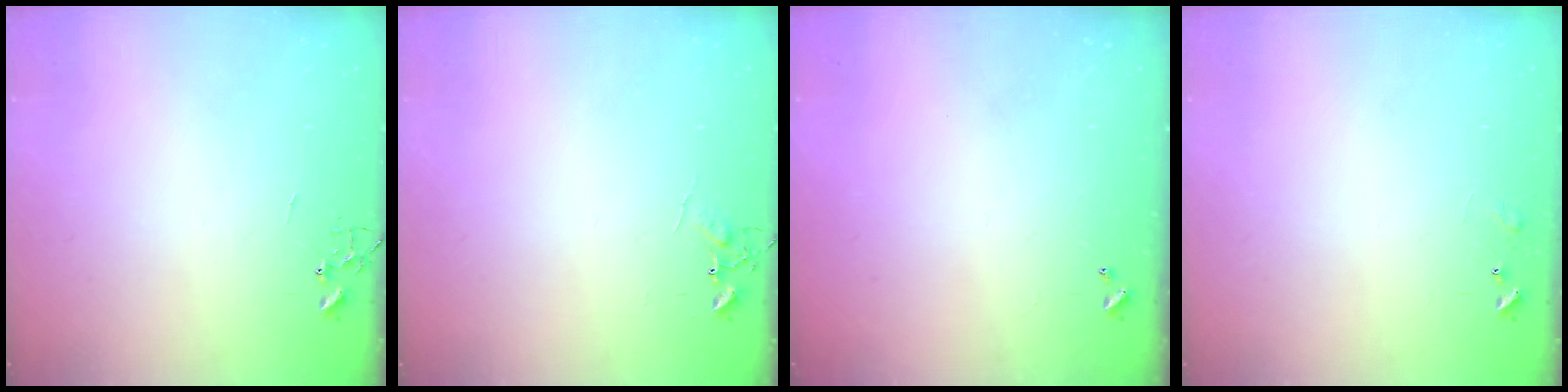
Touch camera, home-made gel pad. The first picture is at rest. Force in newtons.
{"total": 5.2, "press": 5.2, "slide": 0.6}
{"total": 0.0}
{"total": 5.9, "press": 5.9, "slide": 0.9}